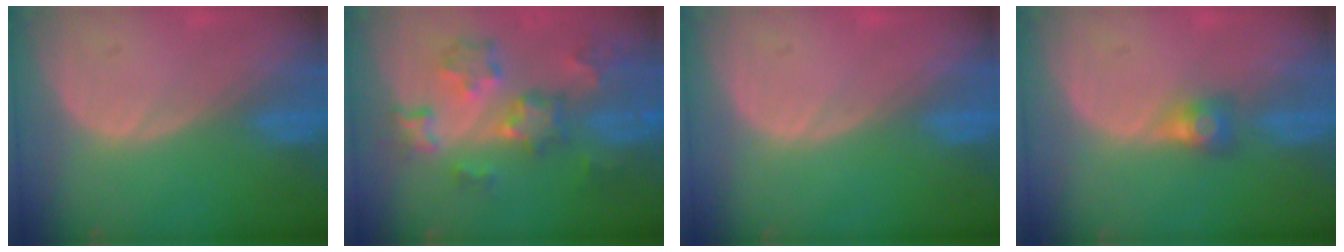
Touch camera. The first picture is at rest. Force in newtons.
{"total": 9.2, "press": 8.1, "slide": 4.4}
{"total": 0.0}
{"total": 2.7, "press": 2.5, "slide": 0.9}